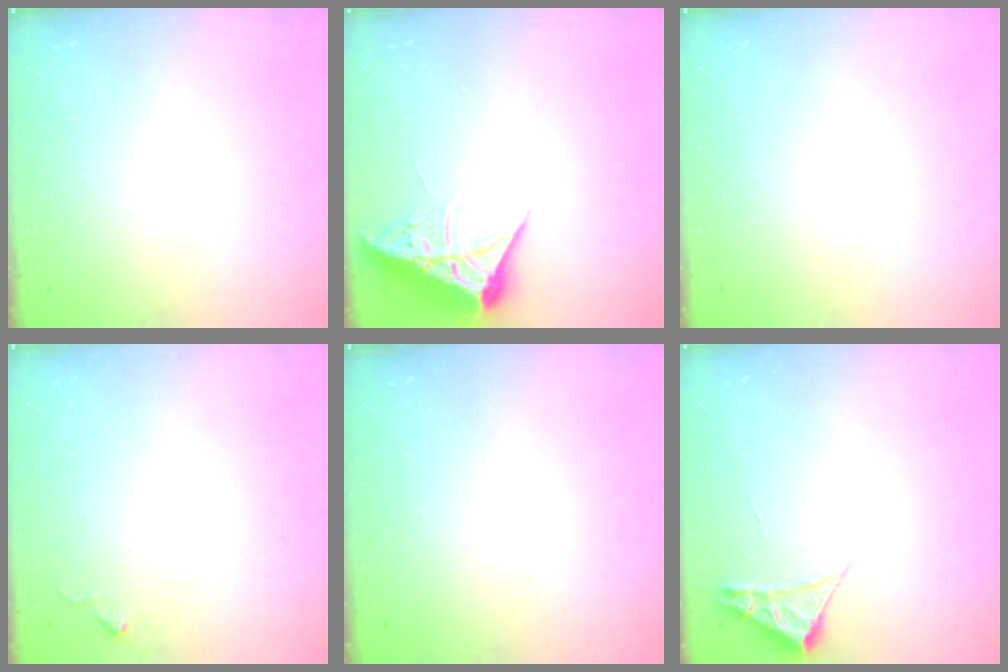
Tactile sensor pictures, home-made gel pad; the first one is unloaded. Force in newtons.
{"total": 8.1, "press": 8.0, "slide": 0.8}
{"total": 0.0}
{"total": 4.2, "press": 4.1, "slide": 0.7}
{"total": 0.0}
{"total": 2.3, "press": 2.3, "slide": 0.4}